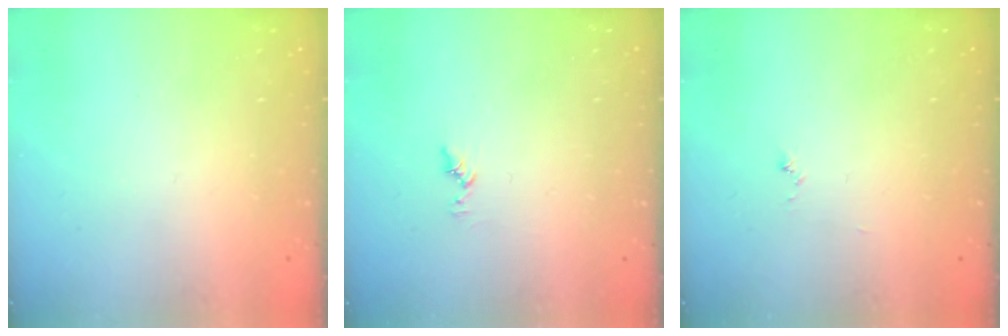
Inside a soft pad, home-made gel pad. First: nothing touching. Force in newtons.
{"total": 5.6, "press": 5.6, "slide": 0.5}
{"total": 3.8, "press": 3.8, "slide": 0.4}